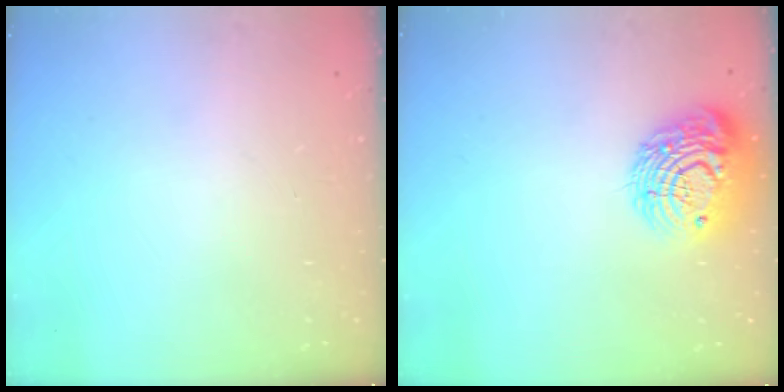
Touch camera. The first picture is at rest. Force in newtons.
{"total": 13.3, "press": 13.3, "slide": 0.8}